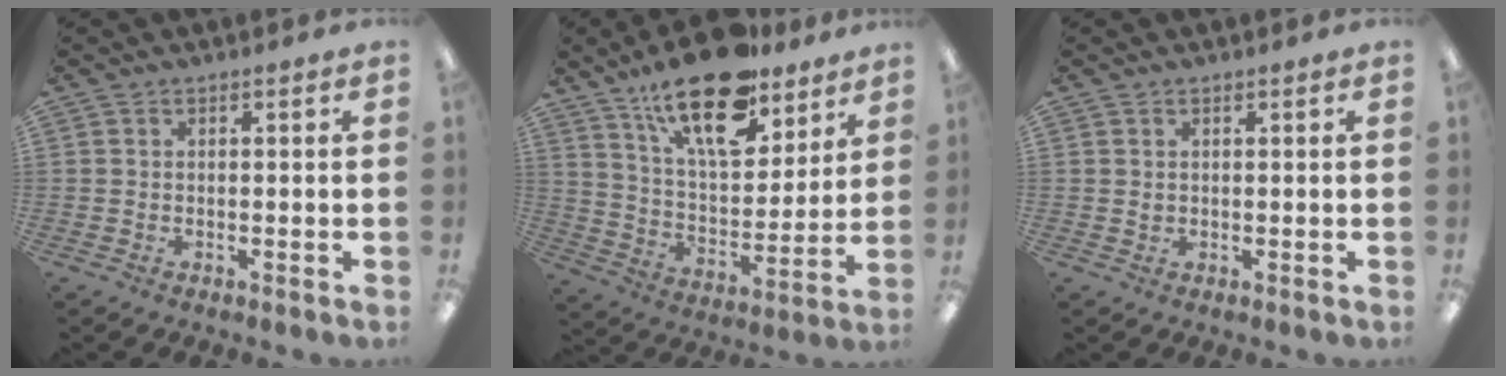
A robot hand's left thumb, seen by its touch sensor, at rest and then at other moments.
{"total": 21.7, "force": [15.0, 9.1, 12.8], "torque": [-0.210, -0.079, 0.256]}
{"total": 0.6, "force": [0.4, 0.5, 0.2], "torque": [-0.004, 0.002, 0.006]}